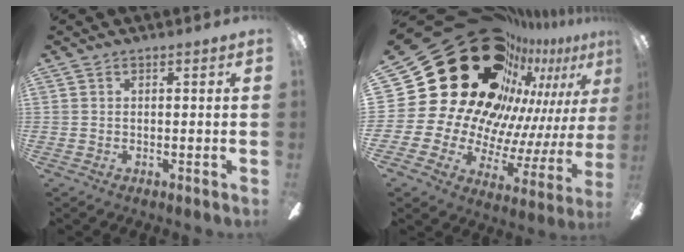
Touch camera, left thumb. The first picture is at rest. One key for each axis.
{"total": 36.4, "fx": 19.6, "fy": 22.1, "fz": 21.2, "tx": -0.311, "ty": -0.186, "tz": 0.420}